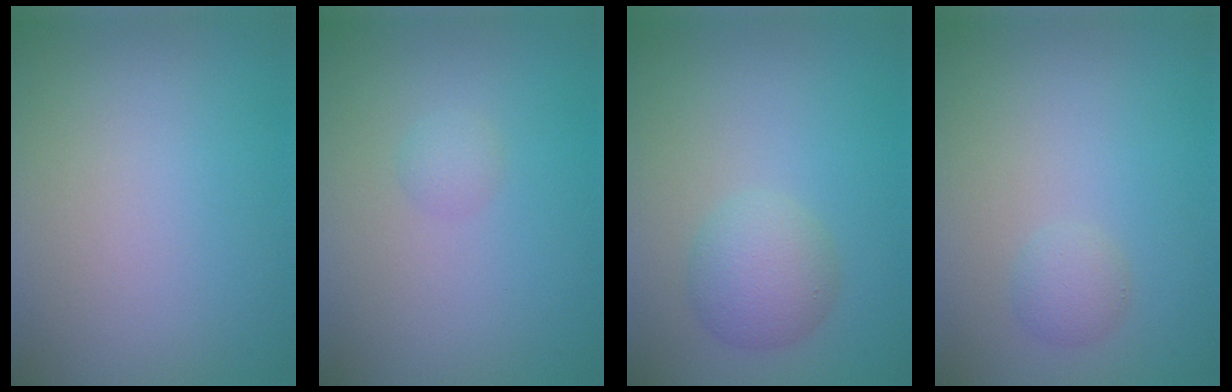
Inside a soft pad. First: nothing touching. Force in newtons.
{"total": 1.0, "press": 1.0, "slide": 0.1}
{"total": 3.3, "press": 3.3, "slide": 0.2}
{"total": 1.3, "press": 1.3, "slide": 0.2}